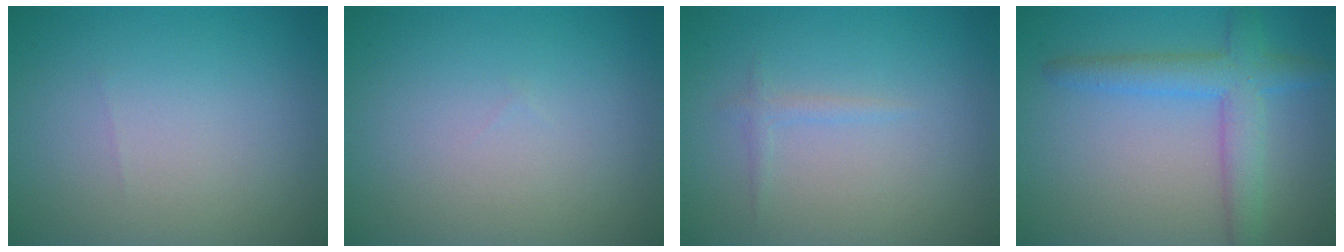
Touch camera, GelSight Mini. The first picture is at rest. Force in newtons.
{"total": 0.0}
{"total": 0.8, "press": 0.8, "slide": 0.0}
{"total": 4.5, "press": 4.5, "slide": 0.2}